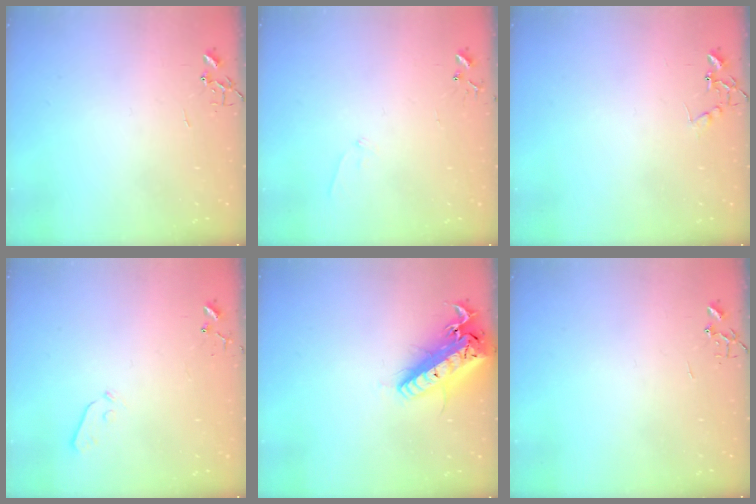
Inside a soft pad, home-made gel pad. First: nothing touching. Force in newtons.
{"total": 6.0, "press": 5.9, "slide": 0.8}
{"total": 6.9, "press": 6.9, "slide": 0.4}
{"total": 3.8, "press": 3.7, "slide": 0.6}
{"total": 21.7, "press": 21.3, "slide": 4.3}
{"total": 0.0}